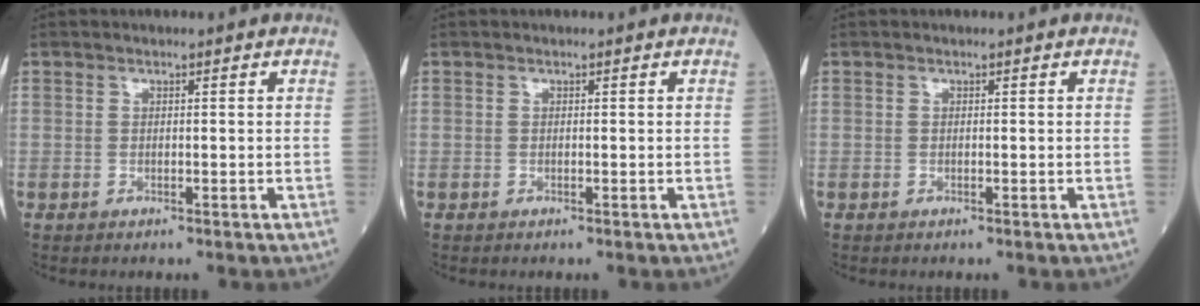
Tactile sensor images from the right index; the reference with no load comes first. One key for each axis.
{"total": 0.0}
{"total": 0.0}